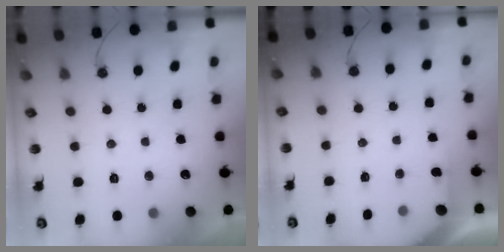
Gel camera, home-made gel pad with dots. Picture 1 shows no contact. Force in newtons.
{"total": 2.0, "press": 2.0, "slide": 0.2}